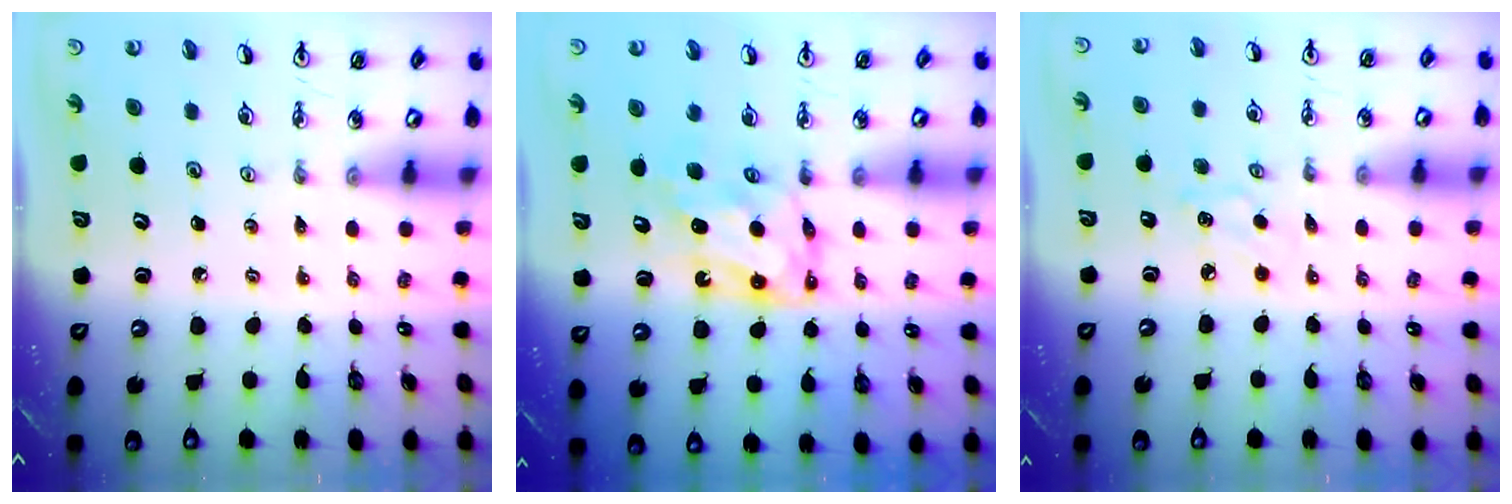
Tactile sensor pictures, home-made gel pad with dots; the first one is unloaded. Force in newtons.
{"total": 7.0, "press": 7.0, "slide": 0.4}
{"total": 5.0, "press": 5.0, "slide": 0.6}